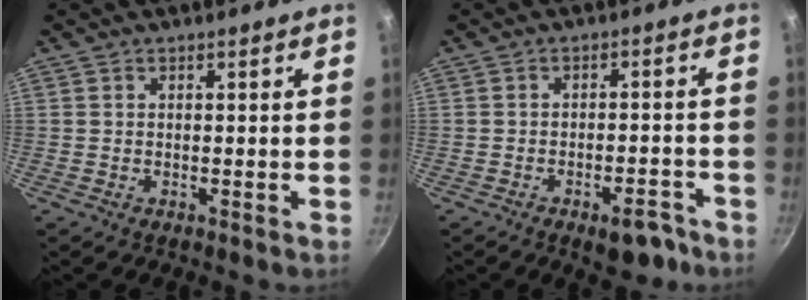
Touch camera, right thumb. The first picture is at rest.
{"total": 7.0, "force": [-4.3, 3.3, 4.4], "torque": [-0.030, 0.040, -0.043]}